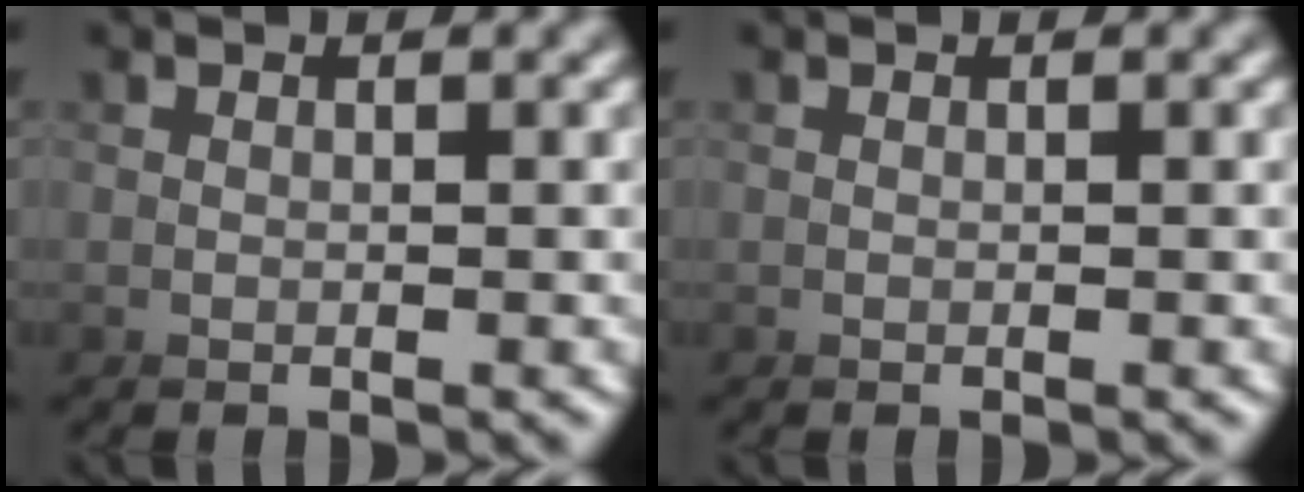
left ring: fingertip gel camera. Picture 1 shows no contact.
{"total": 0.0}